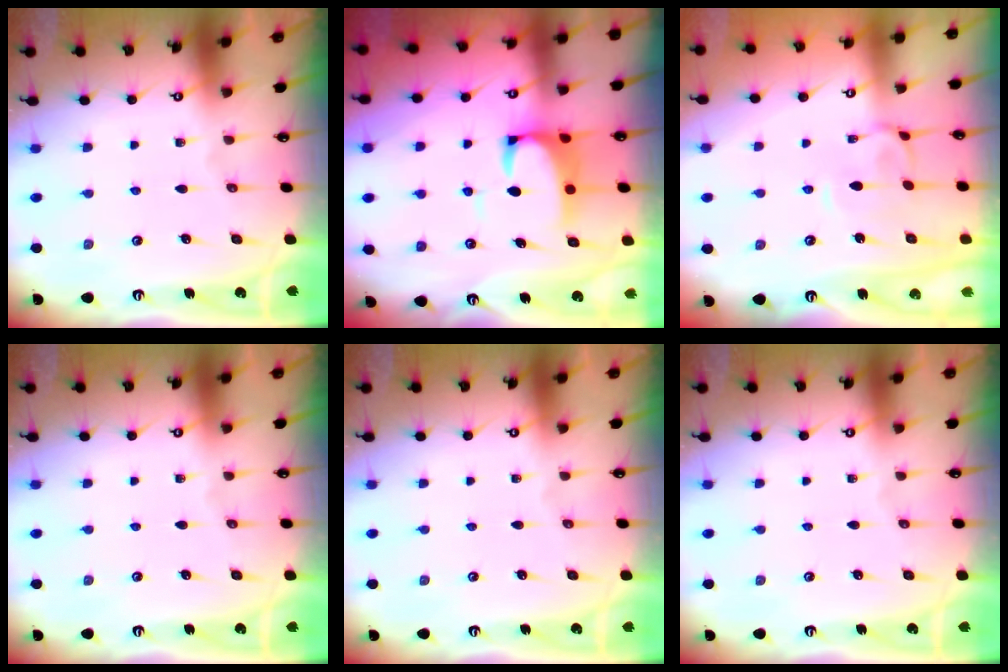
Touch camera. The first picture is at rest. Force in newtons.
{"total": 7.3, "press": 7.2, "slide": 1.0}
{"total": 2.3, "press": 2.2, "slide": 0.6}
{"total": 0.0}
{"total": 0.0}
{"total": 0.0}